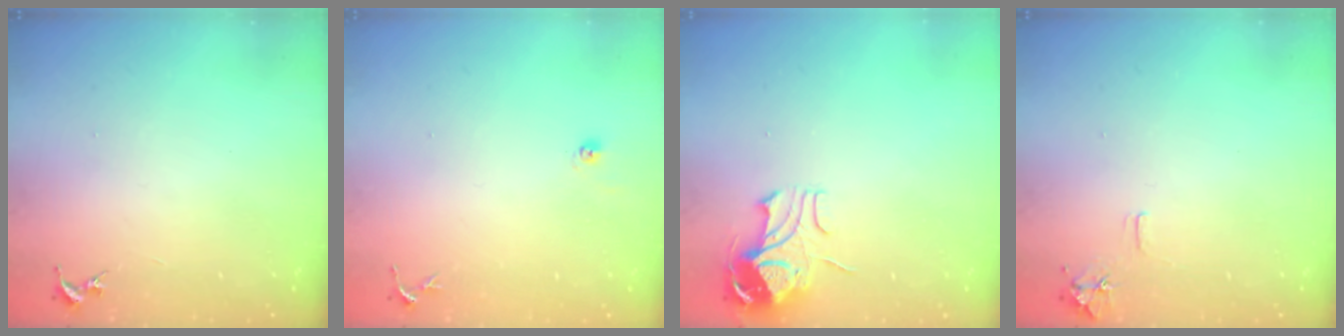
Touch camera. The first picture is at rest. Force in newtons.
{"total": 3.8, "press": 3.8, "slide": 0.3}
{"total": 9.5, "press": 9.4, "slide": 1.3}
{"total": 6.3, "press": 6.3, "slide": 0.8}